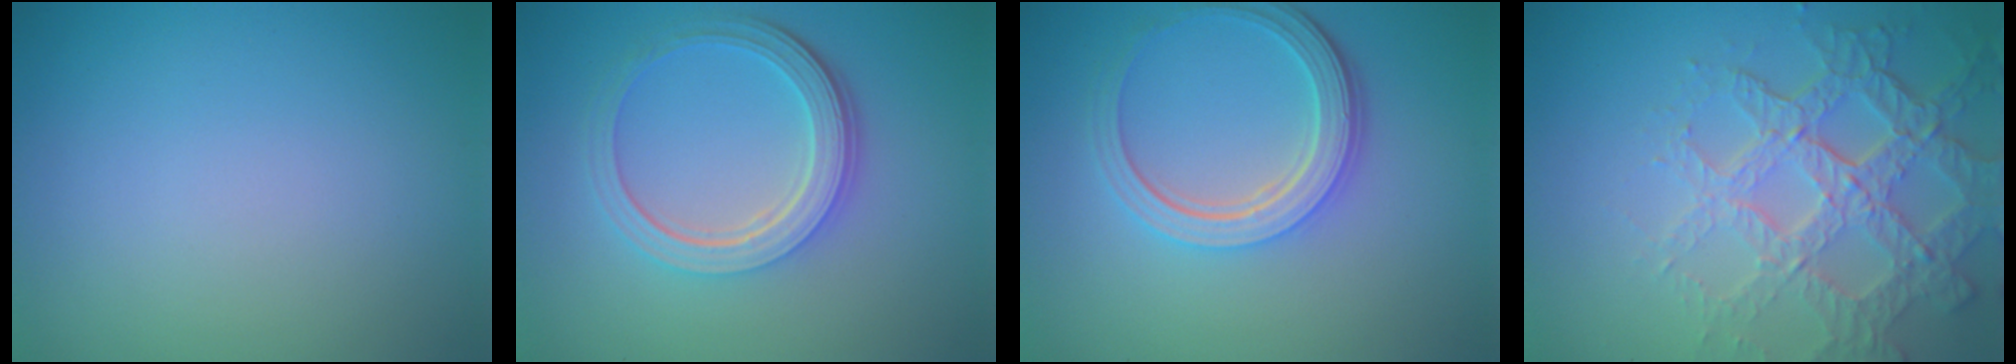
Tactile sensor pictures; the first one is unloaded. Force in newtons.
{"total": 5.2, "press": 3.9, "slide": 3.4}
{"total": 4.8, "press": 3.6, "slide": 3.2}
{"total": 7.4, "press": 5.3, "slide": 5.2}